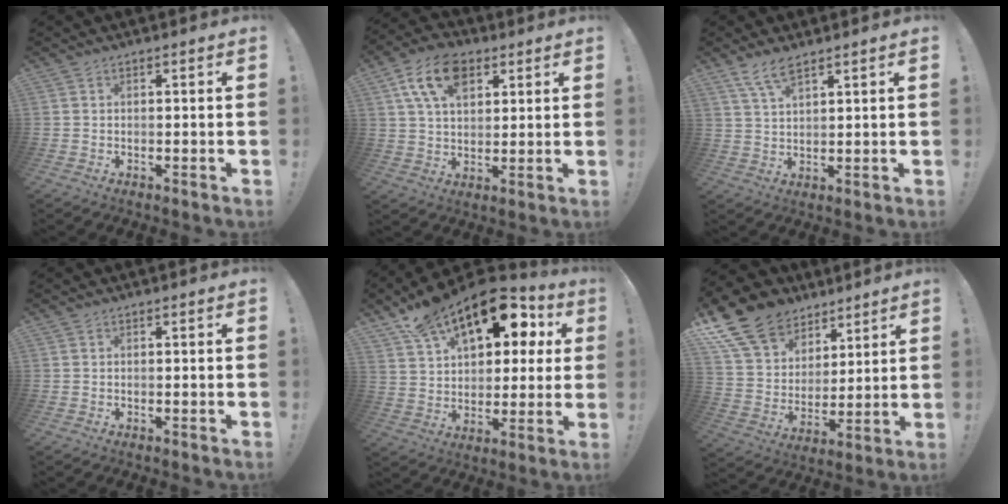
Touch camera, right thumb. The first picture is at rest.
{"total": 13.7, "force": [6.5, 8.7, 8.4], "torque": [-0.141, -0.011, 0.125]}
{"total": 5.6, "force": [4.2, 1.5, 3.4], "torque": [-0.066, -0.015, 0.077]}
{"total": 0.0}
{"total": 20.3, "force": [11.6, 11.1, 12.5], "torque": [-0.174, -0.070, 0.204]}
{"total": 16.4, "force": [10.4, 11.3, 5.7], "torque": [-0.106, -0.066, 0.215]}